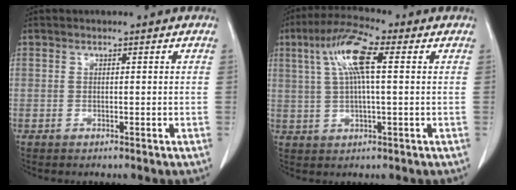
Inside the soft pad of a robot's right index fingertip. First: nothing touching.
{"total": 9.2, "force": [2.7, 1.4, 8.6], "torque": [-0.176, 0.020, 0.050]}